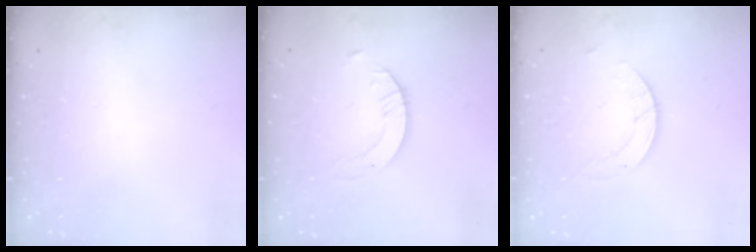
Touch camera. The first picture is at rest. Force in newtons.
{"total": 2.3, "press": 2.3, "slide": 0.2}
{"total": 3.0, "press": 3.0, "slide": 0.3}